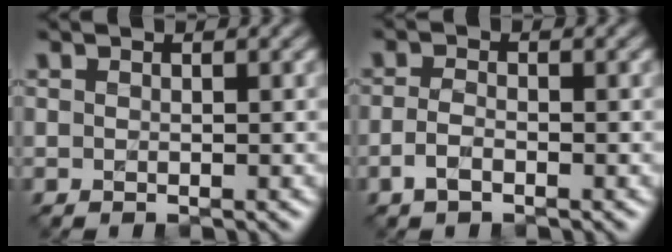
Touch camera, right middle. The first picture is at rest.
{"total": 1.6, "force": [-0.8, 0.7, 1.2], "torque": [-0.028, 0.000, -0.020]}